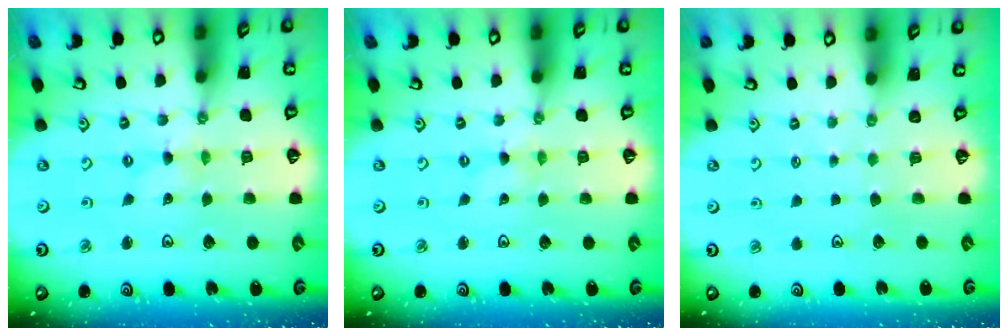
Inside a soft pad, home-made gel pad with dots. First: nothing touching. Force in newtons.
{"total": 0.0}
{"total": 0.6, "press": 0.6, "slide": 0.1}